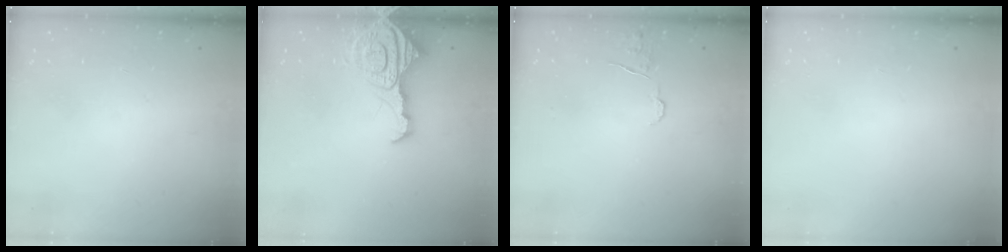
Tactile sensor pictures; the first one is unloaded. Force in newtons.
{"total": 15.8, "press": 15.7, "slide": 1.5}
{"total": 4.5, "press": 4.5, "slide": 0.4}
{"total": 0.0}